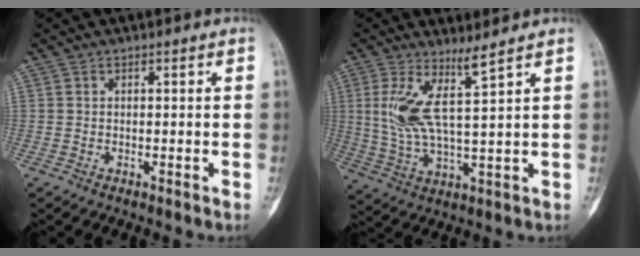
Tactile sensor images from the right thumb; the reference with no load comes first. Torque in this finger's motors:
{"motor_torque": [0.70, 1.53, 0.27, 0.32, 0.16]}